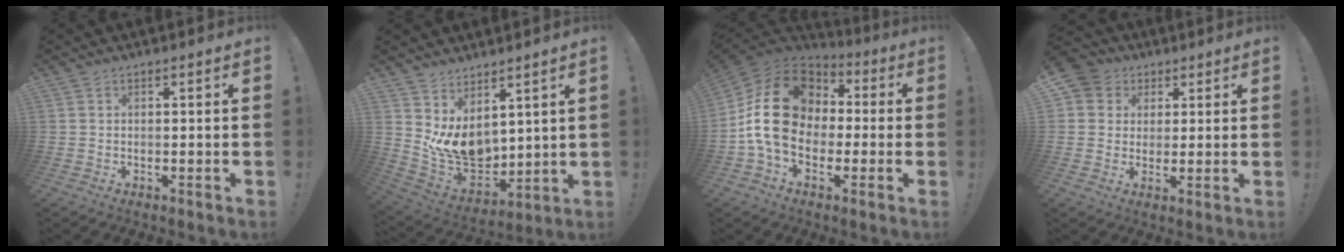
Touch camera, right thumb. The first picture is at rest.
{"total": 11.6, "force": [2.9, 8.8, 7.1], "torque": [-0.128, -0.037, 0.068]}
{"total": 21.8, "force": [0.7, 16.2, 14.5], "torque": [-0.263, 0.019, 0.029]}
{"total": 6.6, "force": [2.3, 6.0, 1.4], "torque": [-0.017, -0.009, 0.047]}